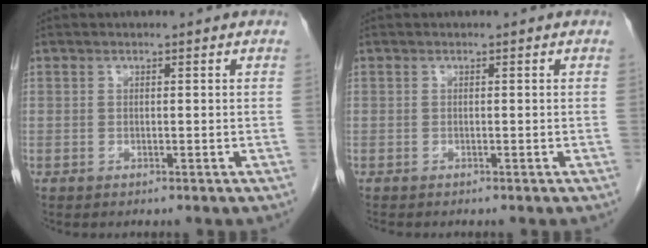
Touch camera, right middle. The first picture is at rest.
{"total": 0.6, "force": [-0.6, 0.1, 0.2], "torque": [-0.006, -0.001, -0.010]}